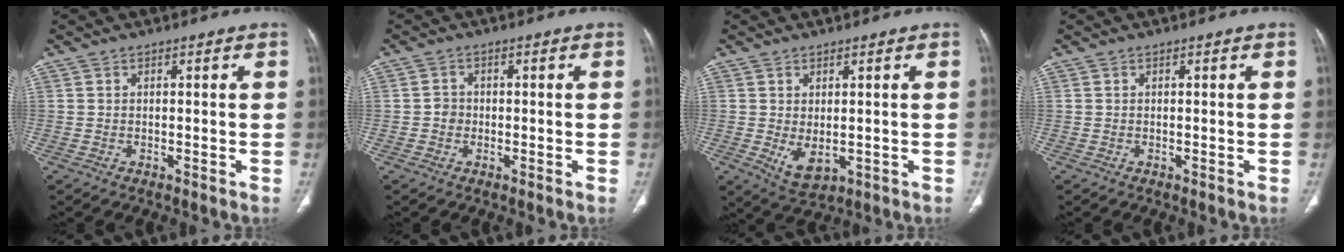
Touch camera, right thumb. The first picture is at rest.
{"total": 2.0, "force": [-0.4, 1.8, 0.7], "torque": [-0.002, 0.007, -0.009]}
{"total": 4.9, "force": [-0.6, 2.7, 4.0], "torque": [-0.064, -0.008, 0.008]}
{"total": 0.0}